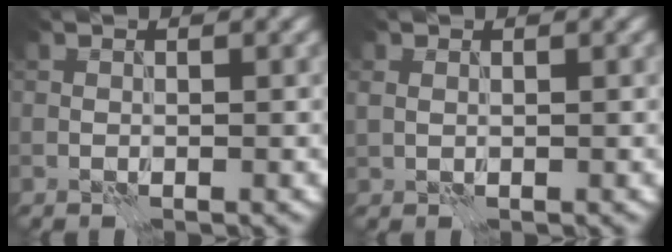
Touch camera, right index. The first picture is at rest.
{"total": 1.0, "force": [0.4, 0.7, 0.5], "torque": [-0.011, 0.002, 0.012]}